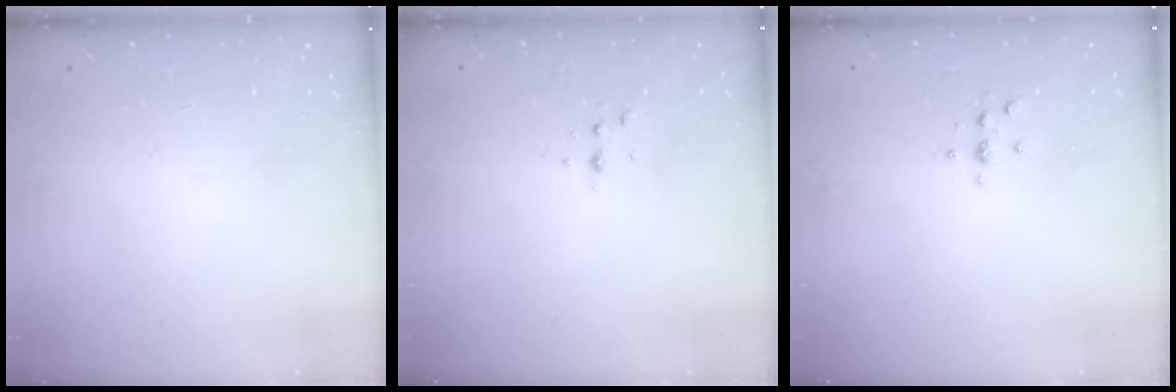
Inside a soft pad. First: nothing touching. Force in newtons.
{"total": 3.6, "press": 3.1, "slide": 1.7}
{"total": 2.3, "press": 2.2, "slide": 0.2}